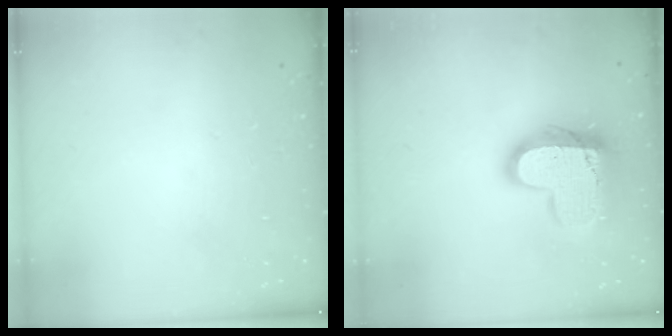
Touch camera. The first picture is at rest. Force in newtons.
{"total": 19.0, "press": 19.0, "slide": 1.5}